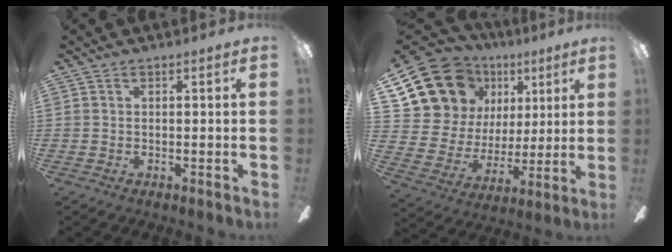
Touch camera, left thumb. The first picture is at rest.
{"total": 19.2, "force": [9.7, 15.1, 6.9], "torque": [-0.139, -0.047, 0.202]}